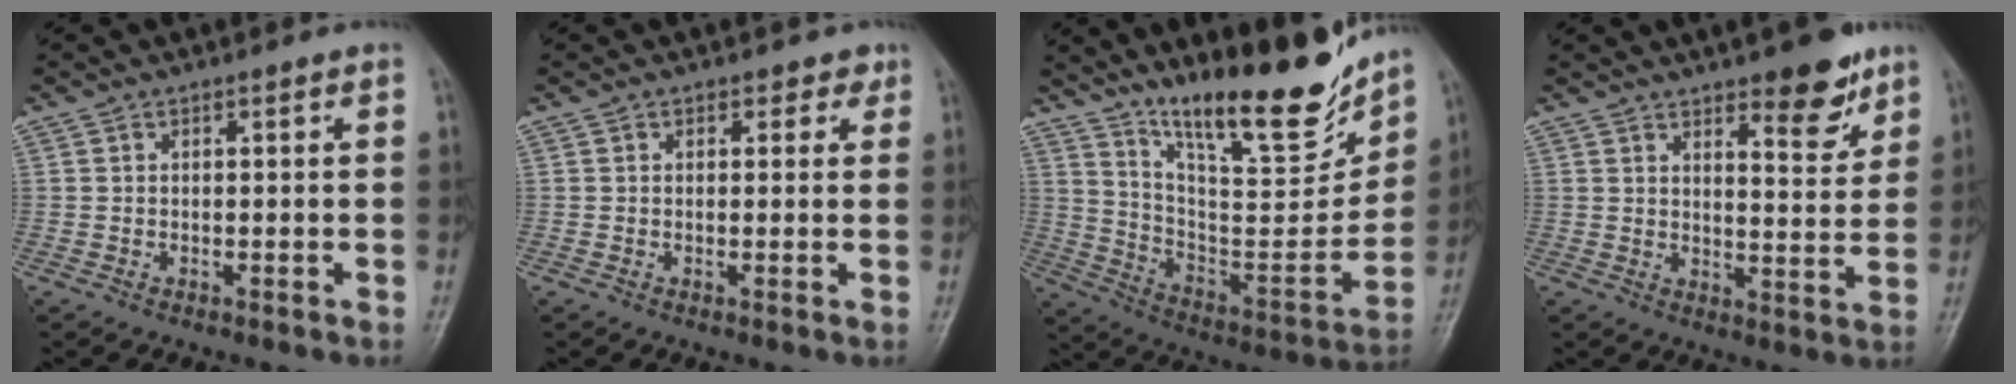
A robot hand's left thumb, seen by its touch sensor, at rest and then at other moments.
{"total": 1.8, "force": [1.1, 1.4, 0.6], "torque": [0.013, -0.002, 0.007]}
{"total": 20.6, "force": [15.9, 4.5, 12.3], "torque": [-0.152, -0.101, 0.273]}
{"total": 9.3, "force": [6.1, 3.1, 6.3], "torque": [-0.063, -0.041, 0.086]}